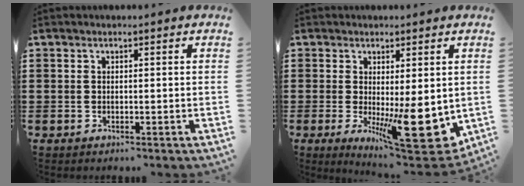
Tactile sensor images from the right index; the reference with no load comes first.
{"total": 11.2, "force": [-2.6, 3.2, 10.4], "torque": [-0.139, -0.017, -0.033]}